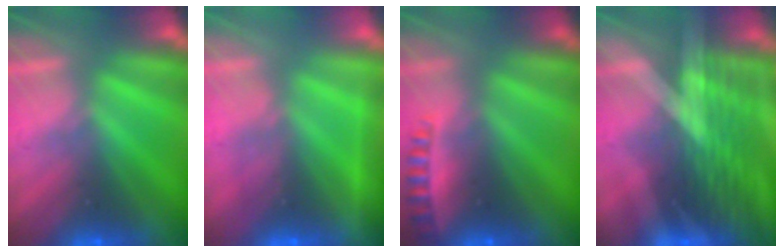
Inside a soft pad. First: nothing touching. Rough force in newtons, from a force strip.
{"total": 2.3}
{"total": 2.5}
{"total": 3.0}